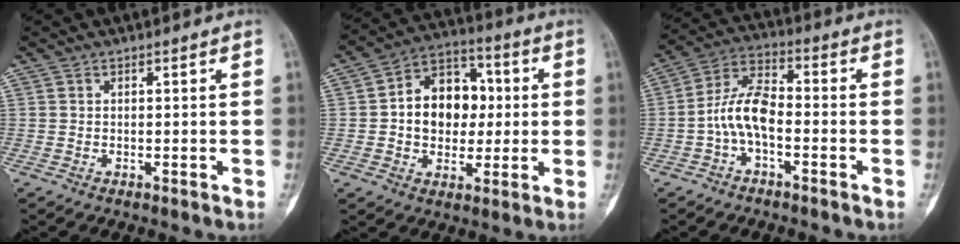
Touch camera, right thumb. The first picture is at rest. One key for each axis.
{"total": 13.8, "fx": 0.6, "fy": 10.4, "fz": 9.0, "tx": -0.094, "ty": 0.024, "tz": 0.005}
{"total": 8.7, "fx": -2.2, "fy": 4.3, "fz": 7.2, "tx": -0.141, "ty": 0.038, "tz": -0.050}